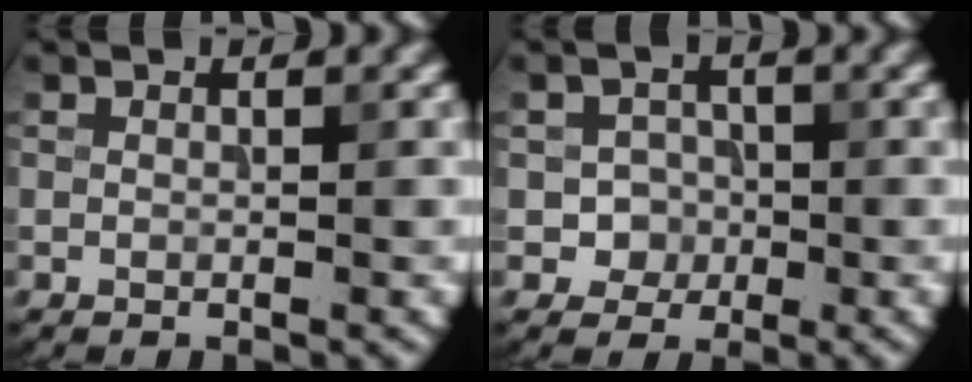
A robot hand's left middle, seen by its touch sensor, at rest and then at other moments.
{"total": 2.4, "force": [-0.6, 2.2, 0.5], "torque": [0.005, 0.003, -0.014]}